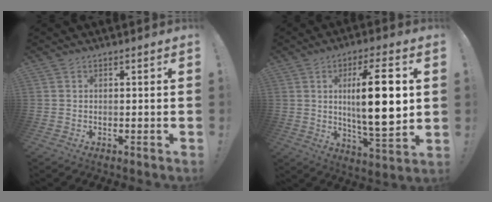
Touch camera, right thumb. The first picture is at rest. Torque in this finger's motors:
{"motor_torque": [0.46, 2.18, 0.55, 0.13, 0.09]}